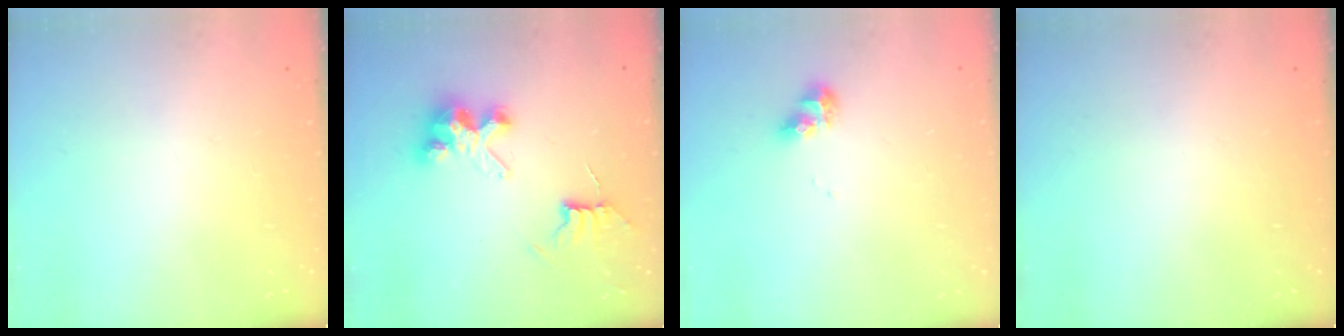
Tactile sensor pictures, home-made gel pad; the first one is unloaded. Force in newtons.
{"total": 8.2, "press": 8.1, "slide": 0.8}
{"total": 7.7, "press": 7.7, "slide": 0.6}
{"total": 0.0}